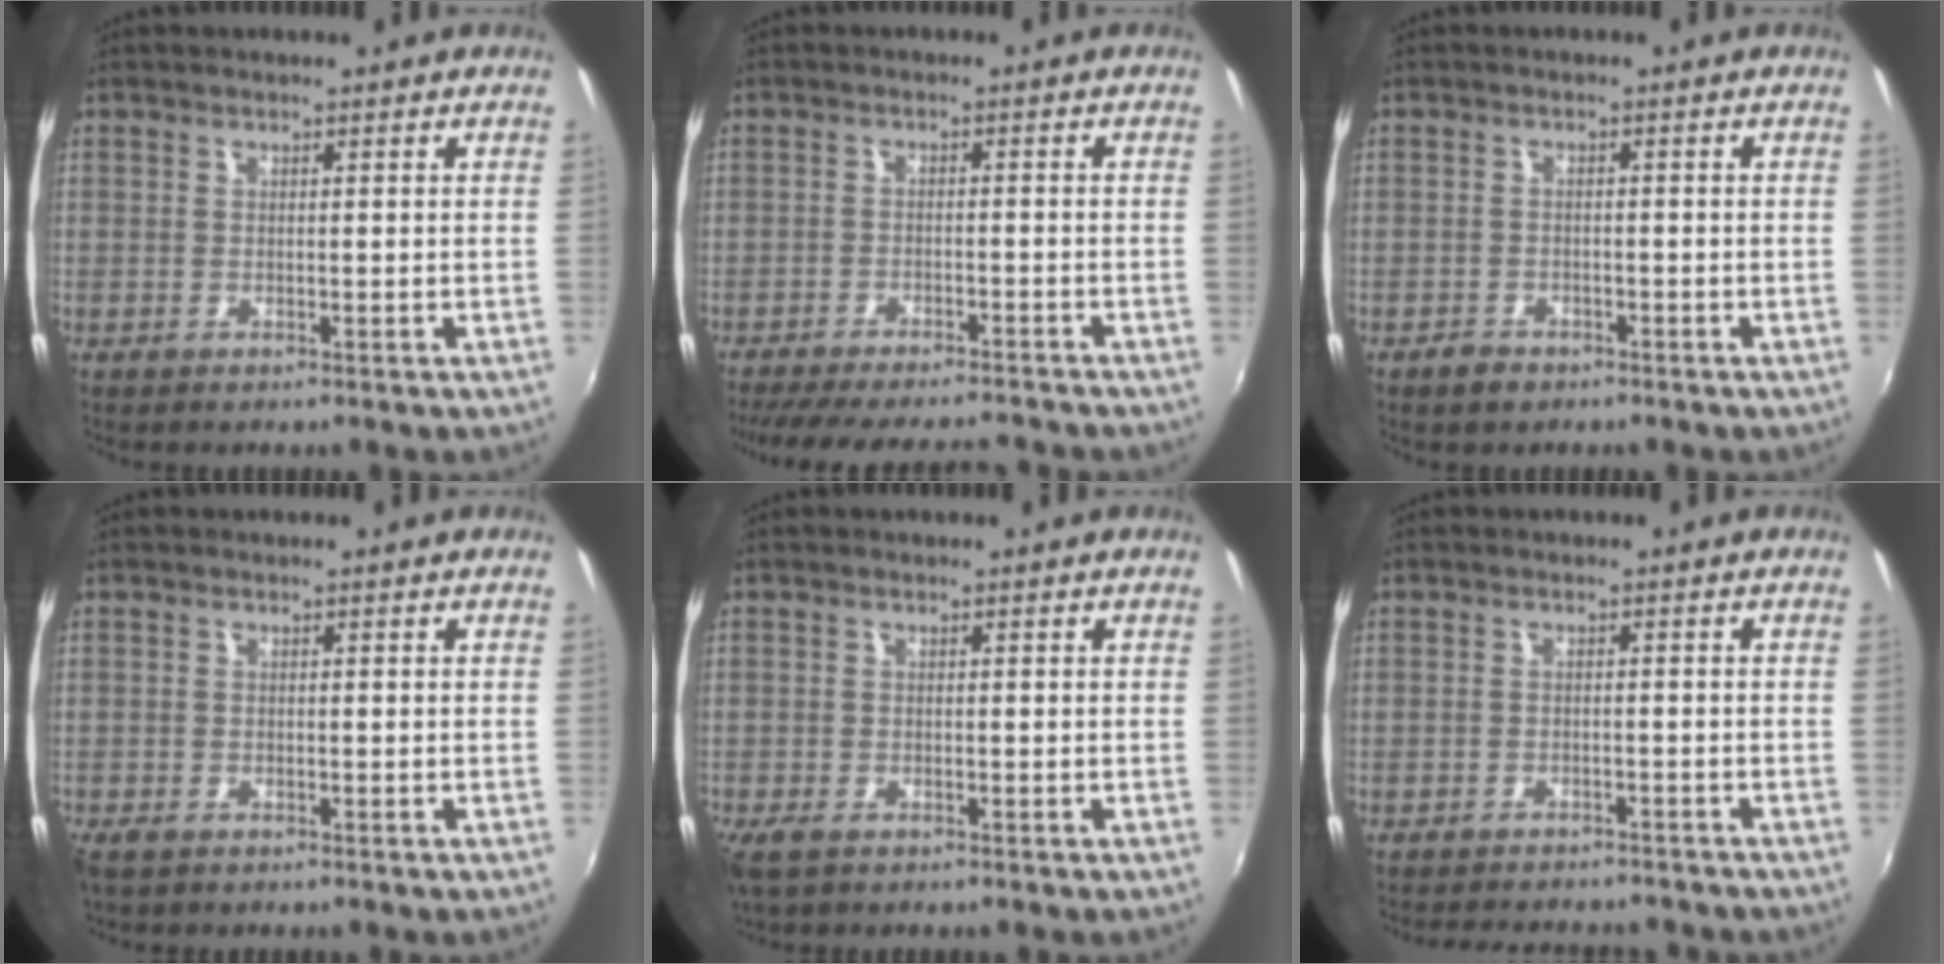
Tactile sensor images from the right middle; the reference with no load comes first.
{"total": 14.8, "force": [-13.1, 2.6, 6.3], "torque": [-0.135, -0.012, -0.195]}
{"total": 2.4, "force": [-1.8, 1.4, 0.7], "torque": [-0.020, 0.001, -0.030]}
{"total": 2.1, "force": [-1.5, 1.1, 0.9], "torque": [-0.020, -0.008, -0.029]}
{"total": 3.3, "force": [-2.3, 1.6, 1.9], "torque": [-0.045, -0.013, -0.043]}
{"total": 10.0, "force": [-8.9, 2.6, 3.6], "torque": [-0.082, -0.013, -0.124]}